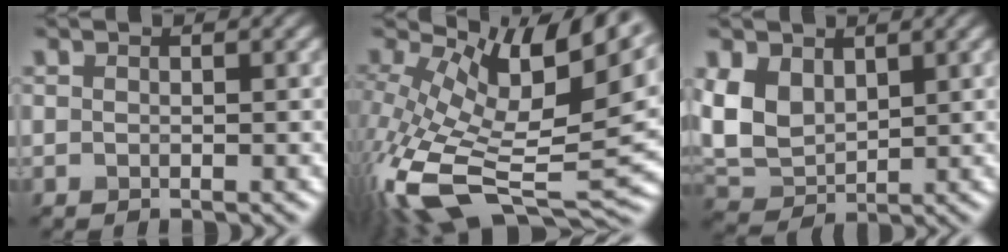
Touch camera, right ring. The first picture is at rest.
{"total": 12.1, "force": [1.1, 5.6, 10.7], "torque": [-0.207, -0.002, 0.030]}
{"total": 5.5, "force": [1.5, 3.8, 3.6], "torque": [-0.086, -0.003, 0.032]}